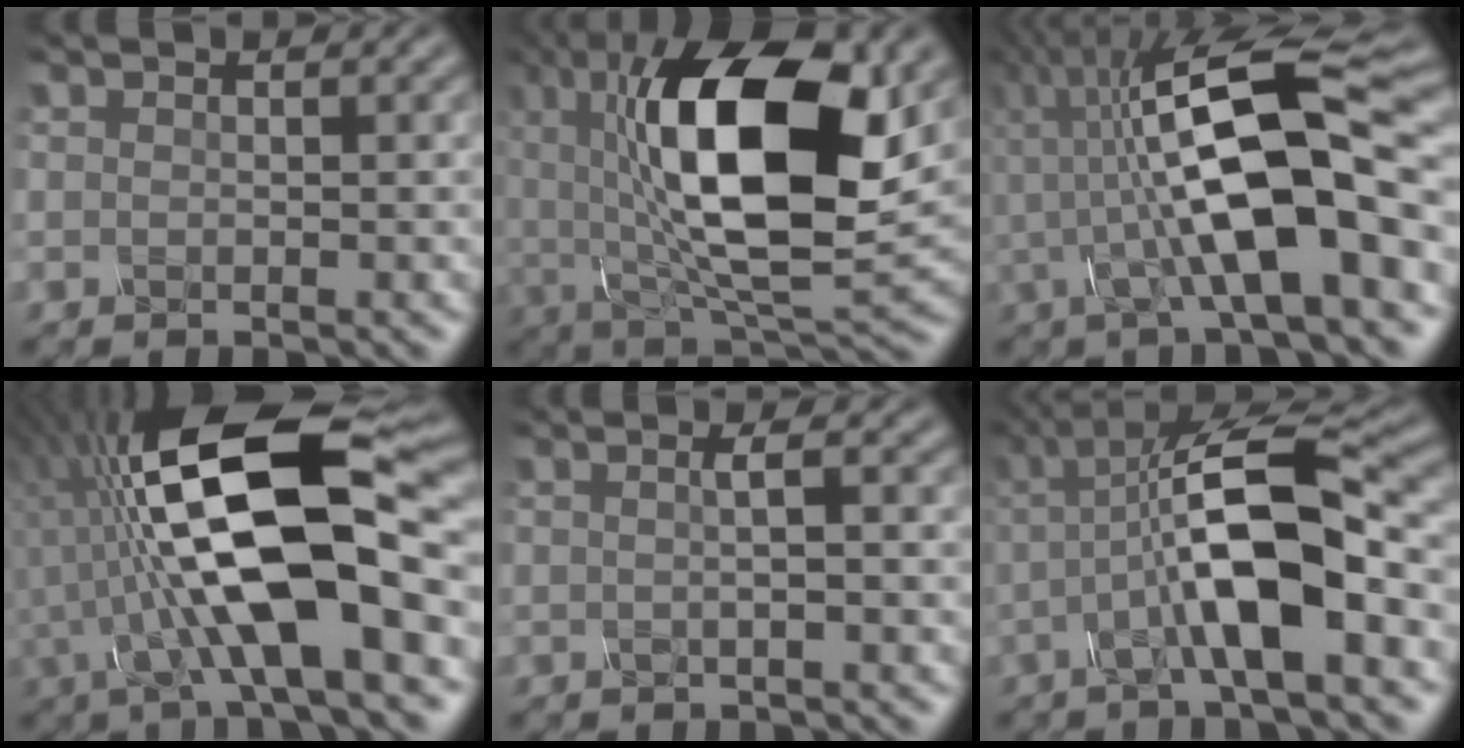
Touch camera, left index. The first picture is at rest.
{"total": 15.3, "force": [3.1, 6.1, 13.7], "torque": [-0.234, -0.003, 0.044]}
{"total": 13.7, "force": [-0.5, 3.7, 13.2], "torque": [-0.214, 0.022, -0.018]}
{"total": 14.9, "force": [-1.5, 5.2, 13.8], "torque": [-0.238, 0.017, -0.044]}
{"total": 2.0, "force": [-0.1, 0.6, 1.9], "torque": [-0.024, -0.001, -0.009]}
{"total": 10.0, "force": [-1.0, 2.7, 9.6], "torque": [-0.162, 0.016, -0.023]}